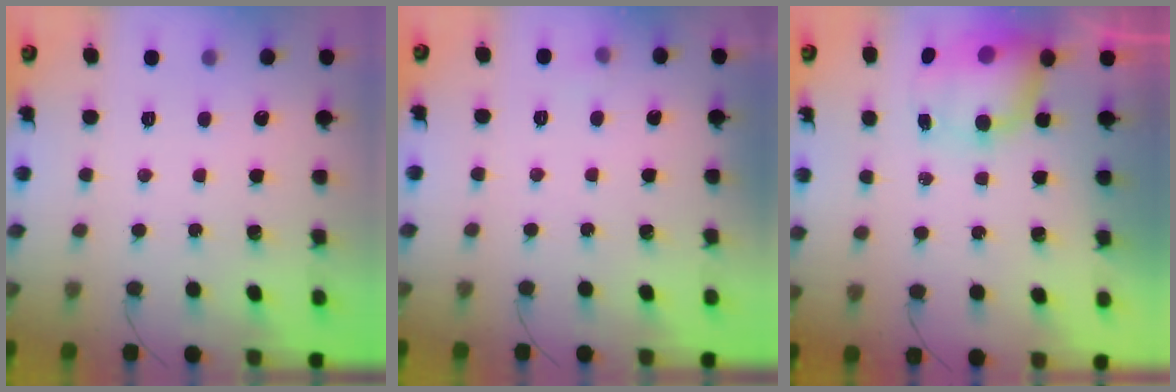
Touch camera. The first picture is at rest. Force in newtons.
{"total": 3.6, "press": 3.5, "slide": 1.1}
{"total": 9.0, "press": 8.7, "slide": 2.4}